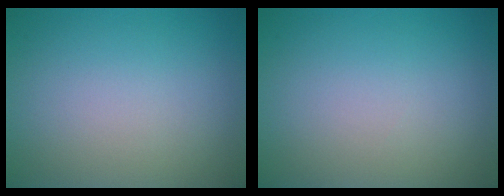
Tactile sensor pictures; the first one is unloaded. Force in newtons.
{"total": 0.0}